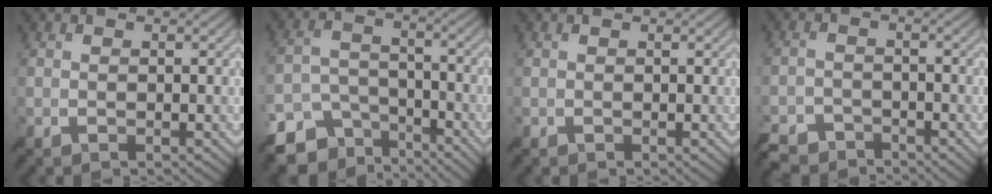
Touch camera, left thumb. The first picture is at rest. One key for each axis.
{"total": 9.9, "fx": -7.5, "fy": 5.7, "fz": 3.1, "tx": -0.076, "ty": -0.015, "tz": -0.114}
{"total": 0.0}
{"total": 4.3, "fx": -3.9, "fy": 1.5, "fz": 1.1, "tx": -0.021, "ty": -0.008, "tz": -0.083}